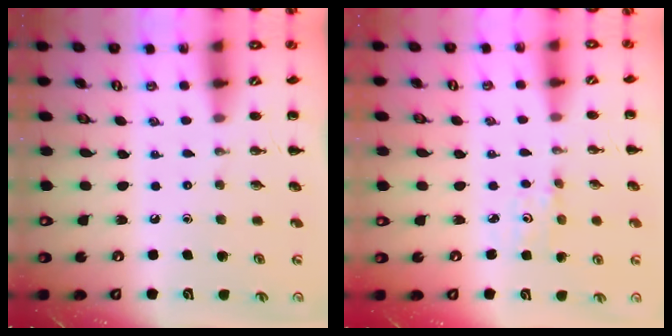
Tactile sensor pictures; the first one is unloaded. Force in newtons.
{"total": 2.6, "press": 2.5, "slide": 0.8}